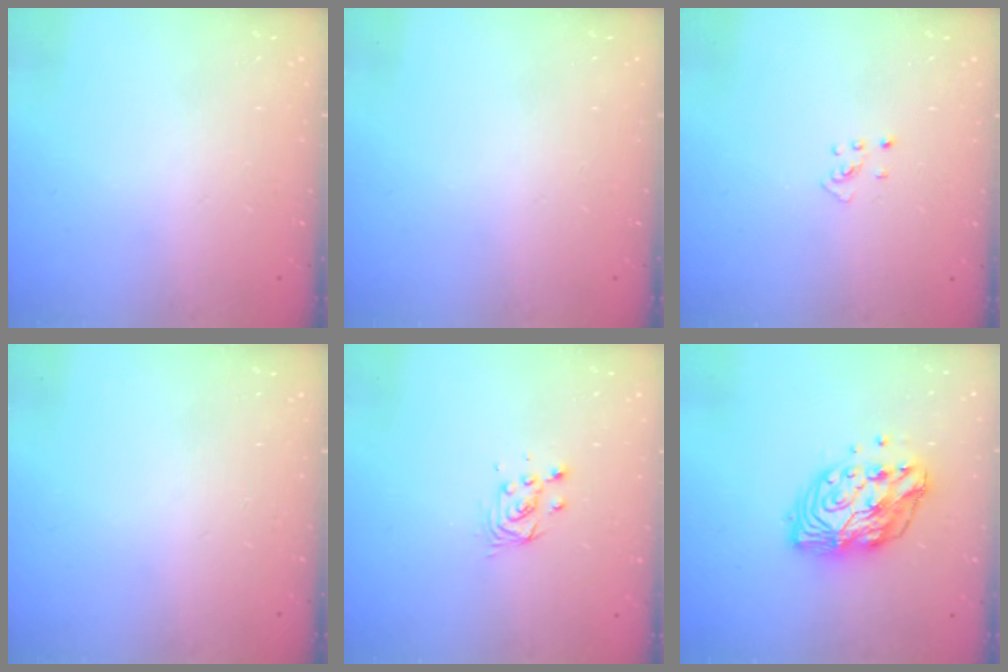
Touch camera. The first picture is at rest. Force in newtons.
{"total": 0.0}
{"total": 2.7, "press": 2.7, "slide": 0.5}
{"total": 0.0}
{"total": 3.9, "press": 3.9, "slide": 0.3}
{"total": 12.6, "press": 12.6, "slide": 1.1}